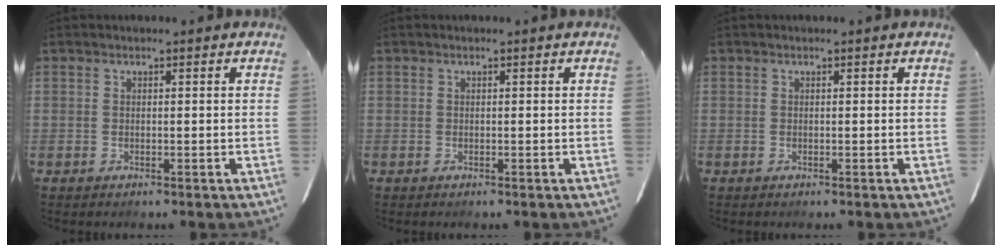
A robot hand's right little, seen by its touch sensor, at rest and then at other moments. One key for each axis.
{"total": 0.0}
{"total": 0.0}